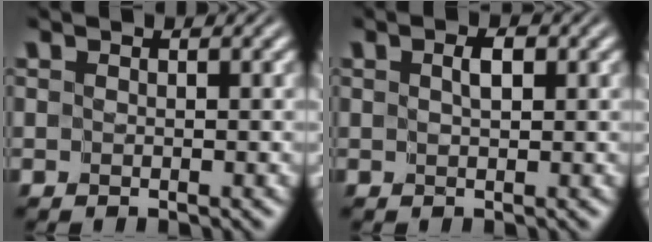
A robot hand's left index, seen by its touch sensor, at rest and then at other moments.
{"total": 1.2, "force": [0.4, 0.5, 1.1], "torque": [-0.018, 0.000, 0.007]}